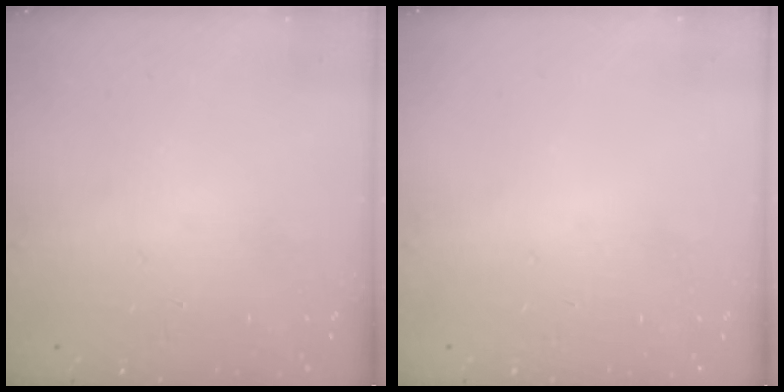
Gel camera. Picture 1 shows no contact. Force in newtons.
{"total": 0.0}